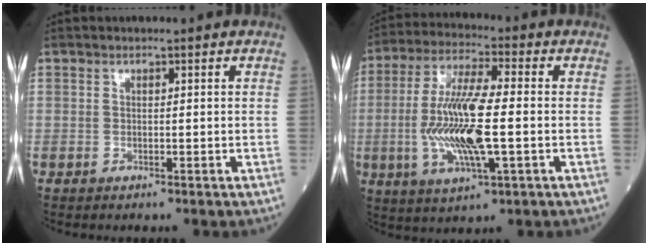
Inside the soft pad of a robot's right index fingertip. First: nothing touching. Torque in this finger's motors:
{"motor_torque": [2.14, 0.00, 1.06, 0.21]}